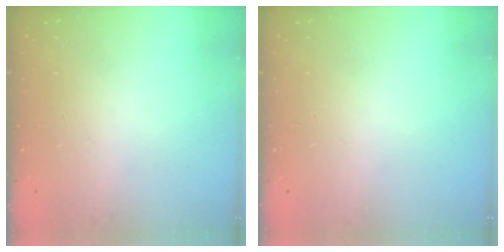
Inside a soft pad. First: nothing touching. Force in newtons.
{"total": 0.0}